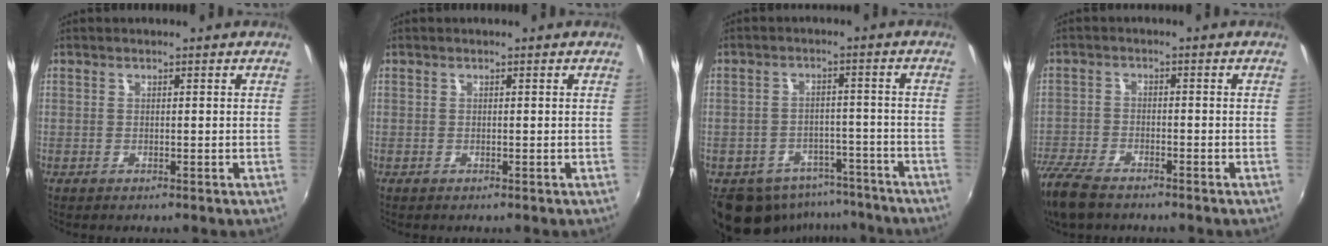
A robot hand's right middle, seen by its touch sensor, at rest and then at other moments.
{"total": 0.0}
{"total": 13.9, "force": [-10.4, 8.2, 4.4], "torque": [-0.107, 0.012, -0.125]}
{"total": 10.4, "force": [-8.2, 3.9, 5.1], "torque": [-0.141, -0.034, -0.159]}